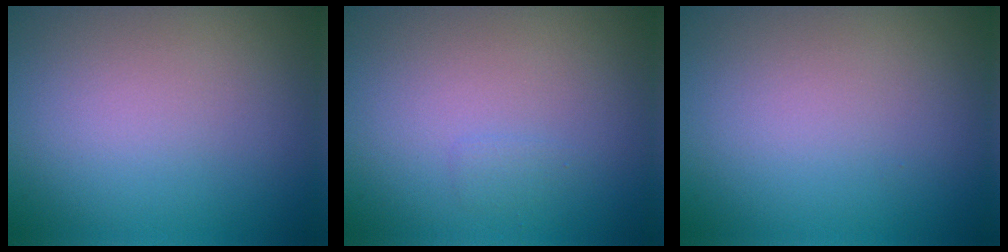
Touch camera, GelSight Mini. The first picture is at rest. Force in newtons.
{"total": 0.6, "press": 0.6, "slide": 0.0}
{"total": 0.0}